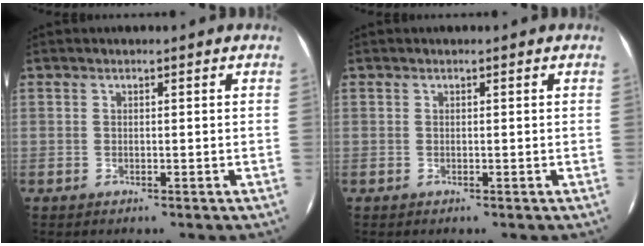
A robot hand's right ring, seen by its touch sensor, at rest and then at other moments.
{"total": 0.0}